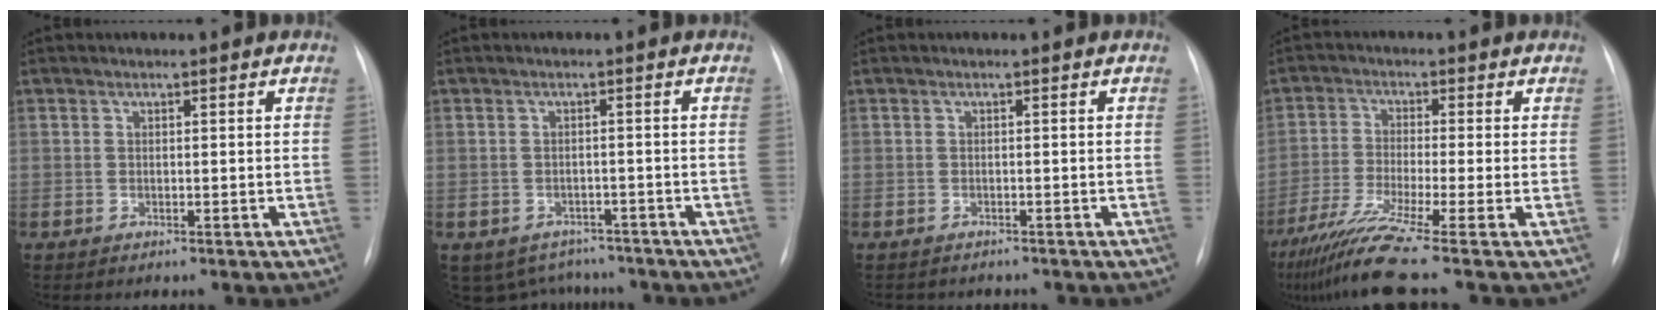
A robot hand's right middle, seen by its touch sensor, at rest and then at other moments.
{"total": 7.2, "force": [-5.9, 4.0, 0.6], "torque": [-0.007, 0.016, -0.069]}
{"total": 3.6, "force": [-3.2, 1.3, 1.1], "torque": [-0.013, -0.003, -0.036]}
{"total": 9.0, "force": [-6.7, -2.4, 5.5], "torque": [-0.105, -0.037, -0.121]}